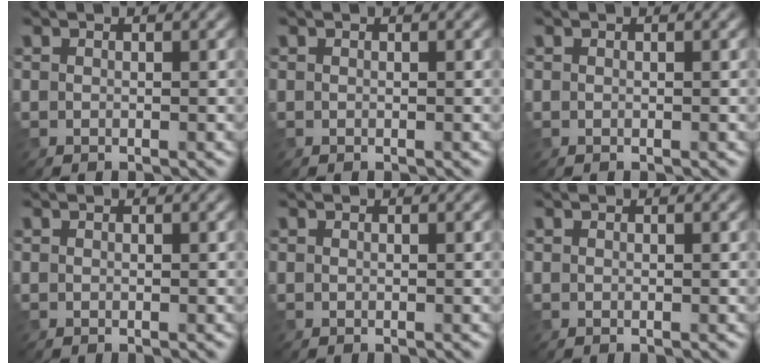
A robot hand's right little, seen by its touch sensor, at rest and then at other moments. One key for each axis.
{"total": 0.0}
{"total": 0.0}
{"total": 0.0}
{"total": 0.0}
{"total": 0.0}